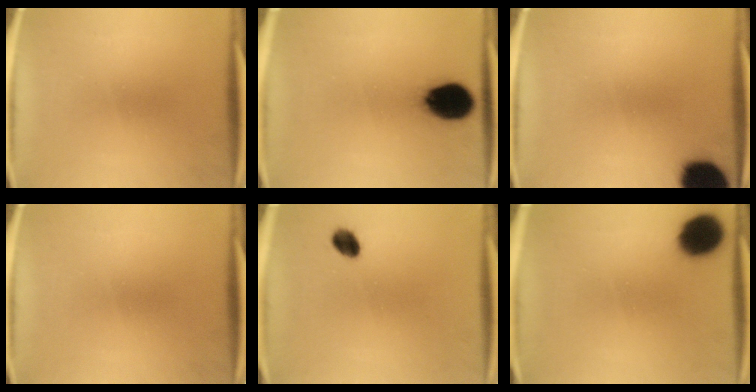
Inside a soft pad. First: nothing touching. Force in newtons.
{"total": 13.2}
{"total": 15.9}
{"total": 0.0}
{"total": 3.8}
{"total": 12.7}